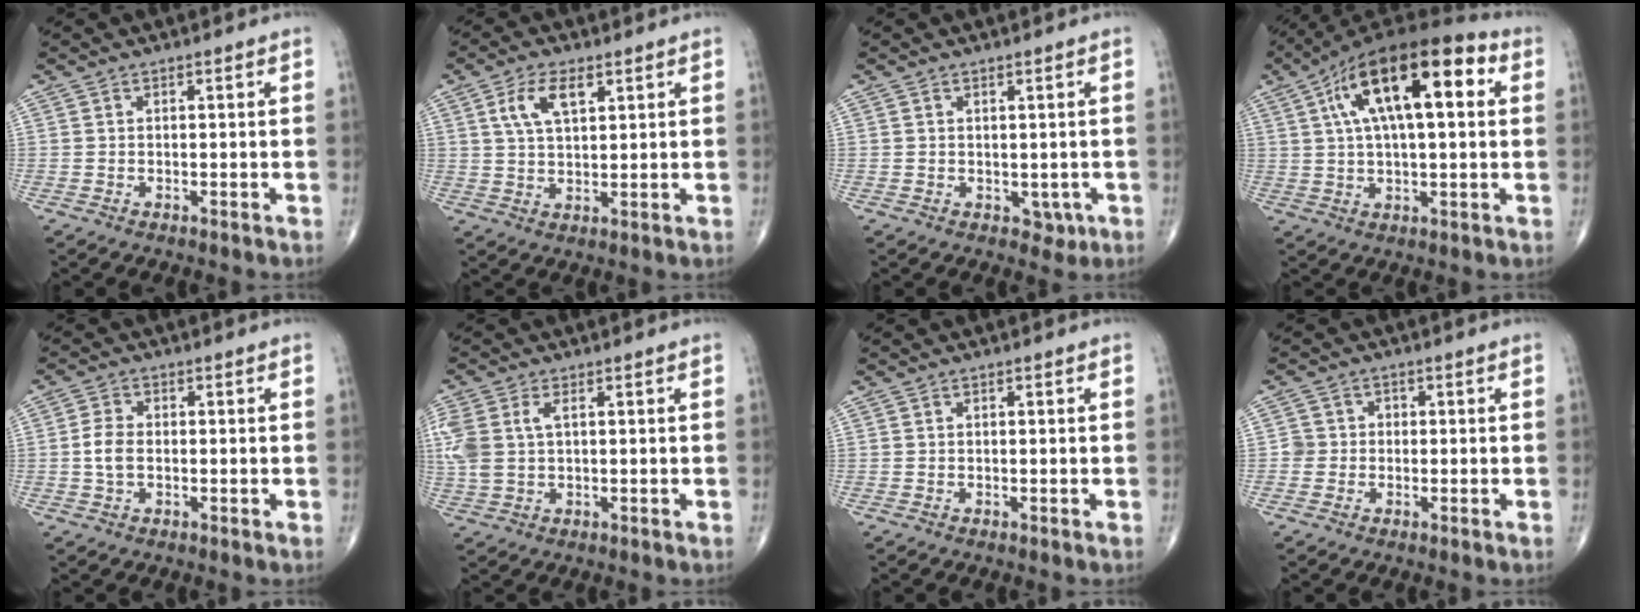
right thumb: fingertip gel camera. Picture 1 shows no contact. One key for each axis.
{"total": 6.9, "fx": 3.0, "fy": 3.2, "fz": 5.3, "tx": -0.100, "ty": -0.008, "tz": 0.060}
{"total": 2.1, "fx": 0.0, "fy": 1.7, "fz": 1.3, "tx": -0.005, "ty": -0.002, "tz": 0.006}
{"total": 20.5, "fx": 6.1, "fy": 8.1, "fz": 17.8, "tx": -0.293, "ty": 0.024, "tz": 0.092}
{"total": 3.2, "fx": -0.2, "fy": 2.0, "fz": 2.5, "tx": -0.053, "ty": 0.004, "tz": -0.008}
{"total": 8.3, "fx": 1.8, "fy": 4.8, "fz": 6.5, "tx": -0.182, "ty": 0.013, "tz": 0.042}
{"total": 0.0}
{"total": 2.6, "fx": -0.4, "fy": 2.5, "fz": 0.2, "tx": 0.020, "ty": 0.010, "tz": -0.014}